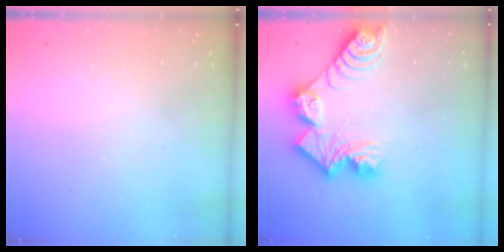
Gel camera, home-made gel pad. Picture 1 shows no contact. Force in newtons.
{"total": 13.7, "press": 13.6, "slide": 1.2}